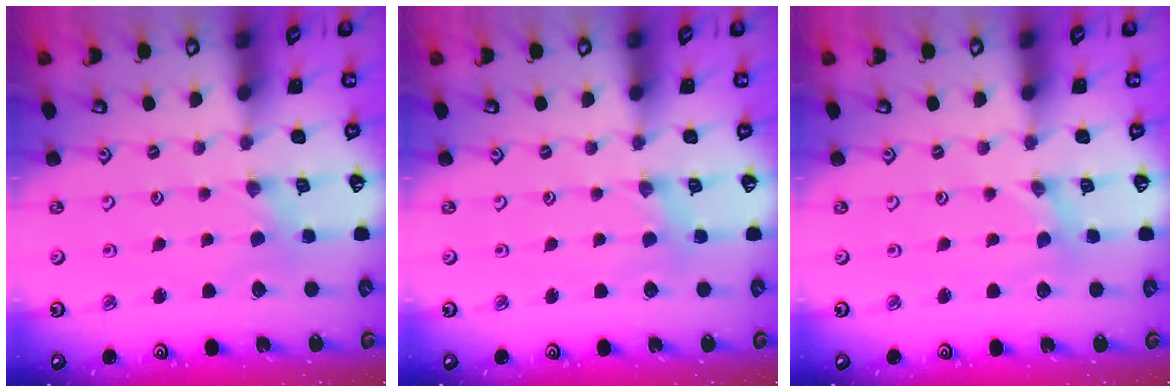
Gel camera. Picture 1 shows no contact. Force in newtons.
{"total": 1.7, "press": 1.7, "slide": 0.3}
{"total": 0.0}